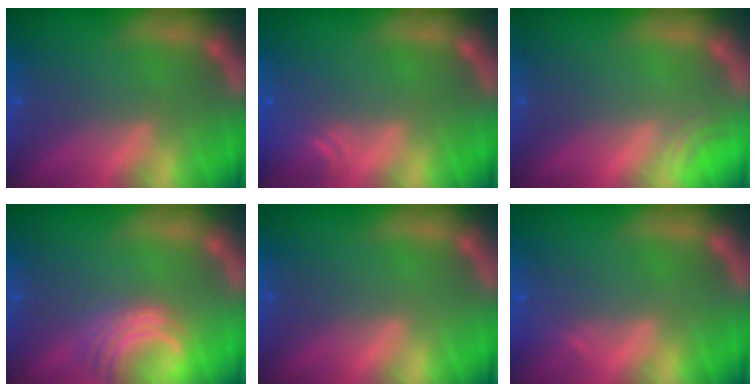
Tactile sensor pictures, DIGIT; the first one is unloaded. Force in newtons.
{"total": 2.4}
{"total": 1.5}
{"total": 4.5}
{"total": 0.0}
{"total": 0.9}